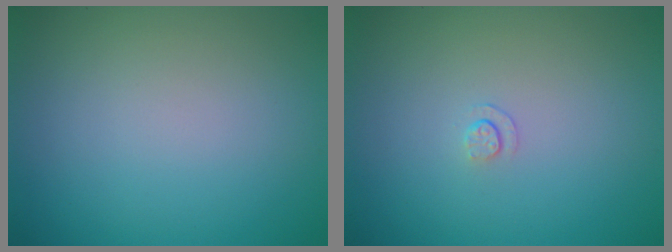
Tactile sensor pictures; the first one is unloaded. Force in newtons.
{"total": 0.6, "press": 0.3, "slide": 0.6}